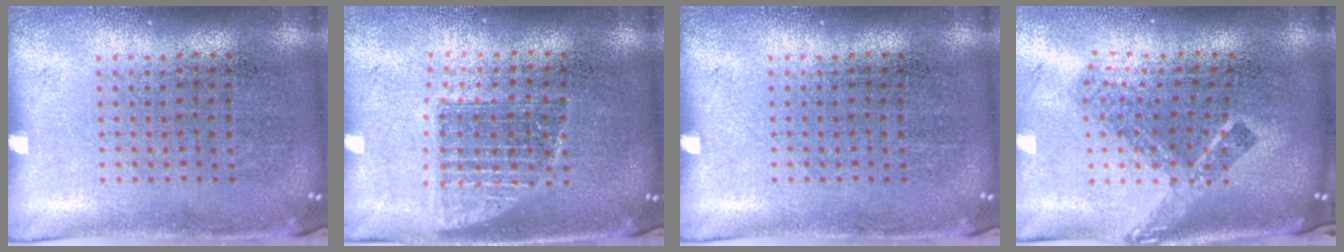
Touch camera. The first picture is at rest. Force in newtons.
{"total": 1.3, "press": 1.1, "slide": 0.7}
{"total": 0.0}
{"total": 2.2, "press": 1.5, "slide": 1.7}